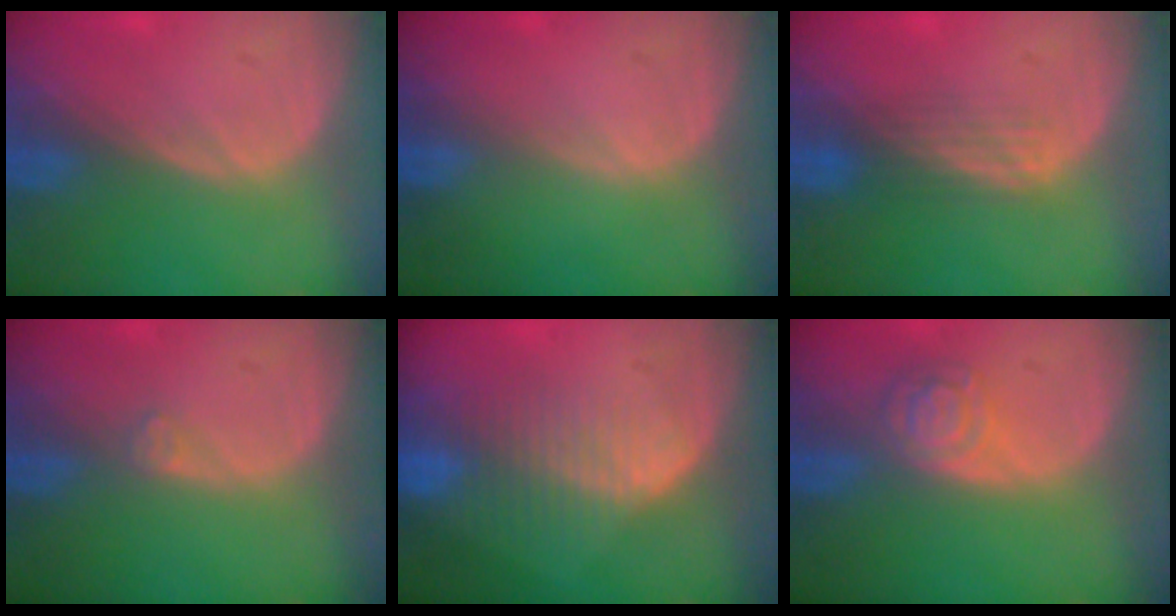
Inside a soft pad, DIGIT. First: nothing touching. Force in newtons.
{"total": 0.0}
{"total": 2.7, "press": 2.6, "slide": 0.8}
{"total": 1.1, "press": 1.0, "slide": 0.2}
{"total": 8.5, "press": 7.2, "slide": 4.5}
{"total": 5.2, "press": 4.6, "slide": 2.4}